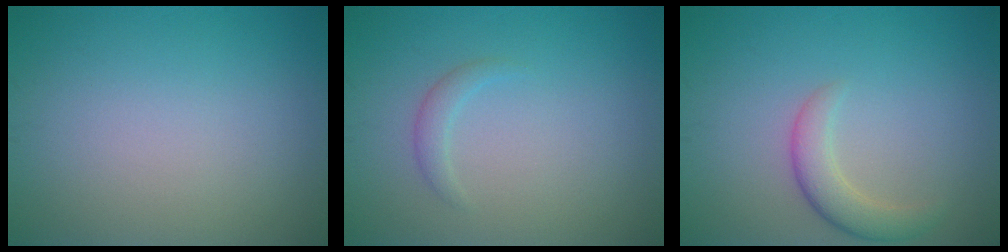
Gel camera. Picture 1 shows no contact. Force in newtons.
{"total": 1.2, "press": 1.2, "slide": 0.1}
{"total": 2.8, "press": 2.7, "slide": 0.3}